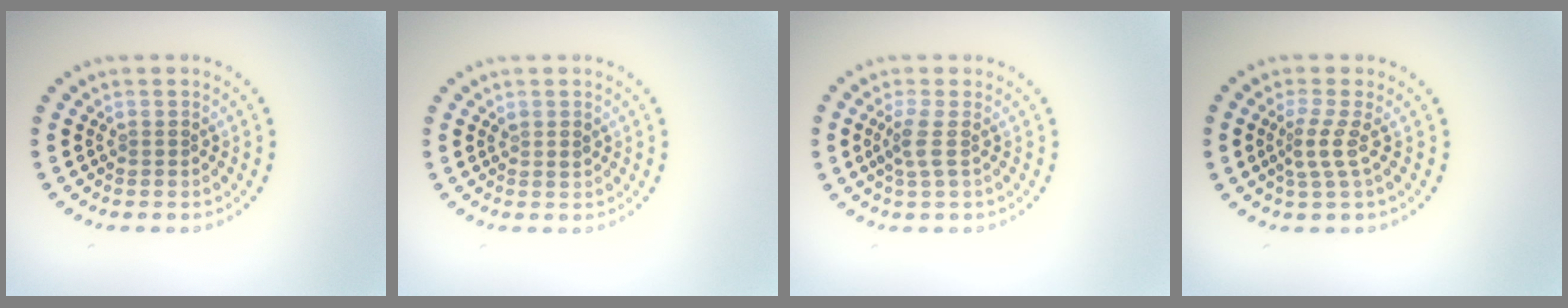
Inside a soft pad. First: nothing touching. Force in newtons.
{"total": 0.8, "press": 0.7, "slide": 0.3}
{"total": 1.9, "press": 1.4, "slide": 1.2}
{"total": 2.2, "press": 1.5, "slide": 1.7}